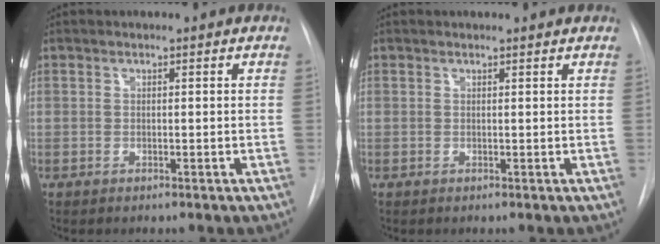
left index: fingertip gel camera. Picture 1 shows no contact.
{"total": 1.2, "force": [1.1, -0.1, 0.1], "torque": [-0.009, -0.002, 0.010]}